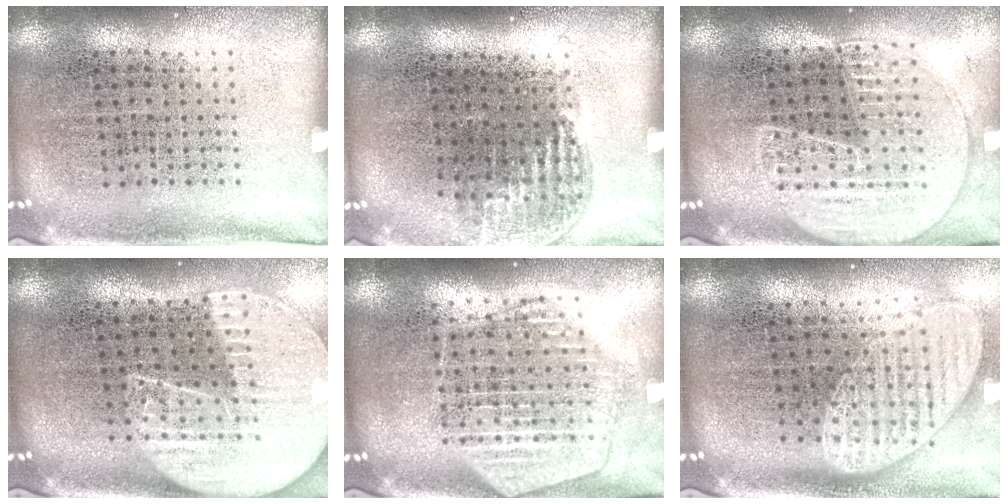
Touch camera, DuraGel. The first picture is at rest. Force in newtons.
{"total": 1.1, "press": 1.0, "slide": 0.4}
{"total": 1.7, "press": 1.6, "slide": 0.6}
{"total": 2.3, "press": 2.0, "slide": 1.1}
{"total": 2.1, "press": 1.9, "slide": 0.9}
{"total": 1.8, "press": 1.5, "slide": 1.0}